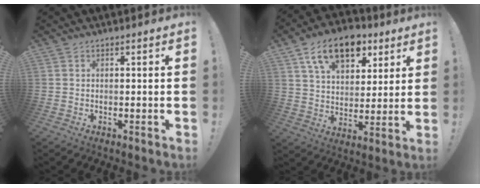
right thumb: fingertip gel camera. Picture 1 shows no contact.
{"total": 16.5, "force": [9.2, 9.9, 9.4], "torque": [-0.143, -0.040, 0.166]}